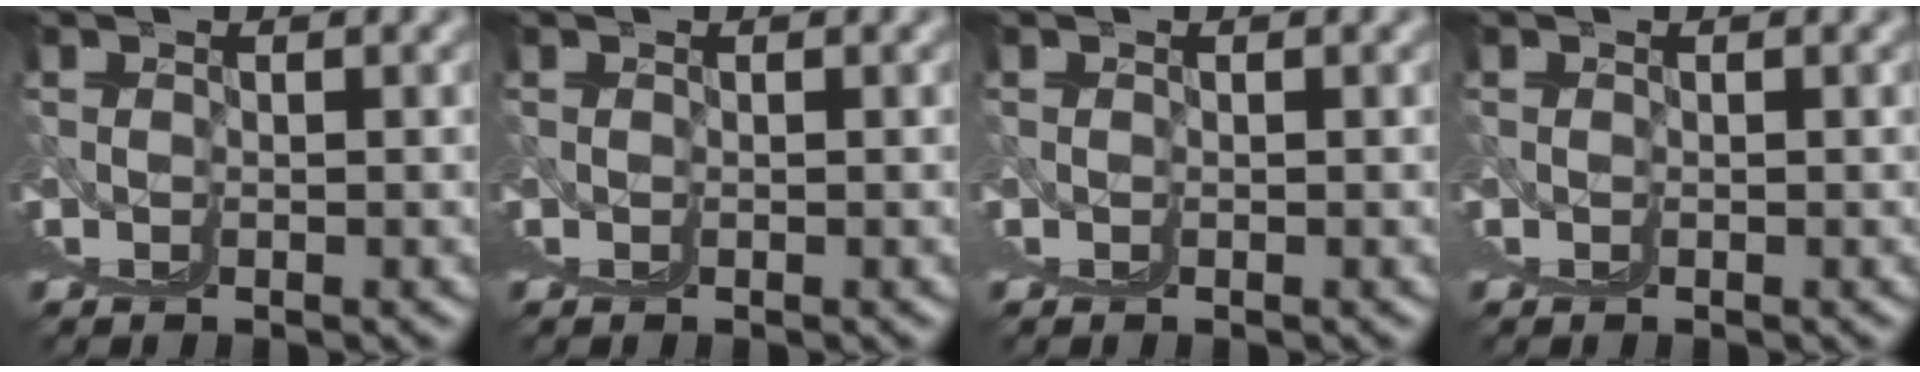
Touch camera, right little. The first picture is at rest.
{"total": 0.0}
{"total": 1.5, "force": [0.6, -0.9, -1.0], "torque": [0.022, 0.007, 0.005]}
{"total": 1.0, "force": [0.6, -0.6, -0.6], "torque": [0.012, 0.006, 0.006]}